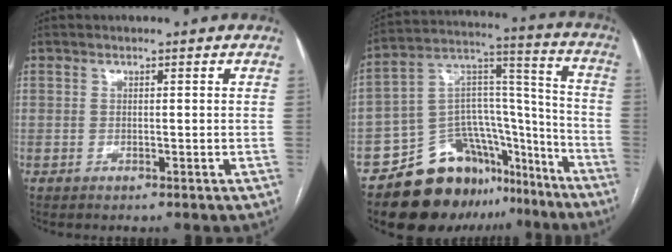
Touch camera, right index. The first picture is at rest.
{"total": 18.8, "force": [-13.6, 10.7, 7.2], "torque": [-0.096, 0.086, -0.214]}